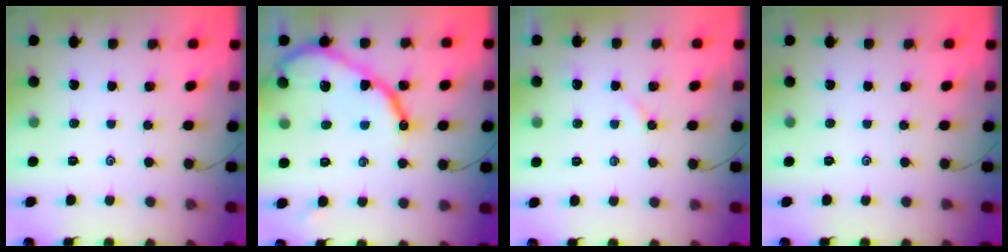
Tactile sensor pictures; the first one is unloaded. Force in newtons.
{"total": 15.0, "press": 15.0, "slide": 0.6}
{"total": 4.6, "press": 4.5, "slide": 0.5}
{"total": 0.0}